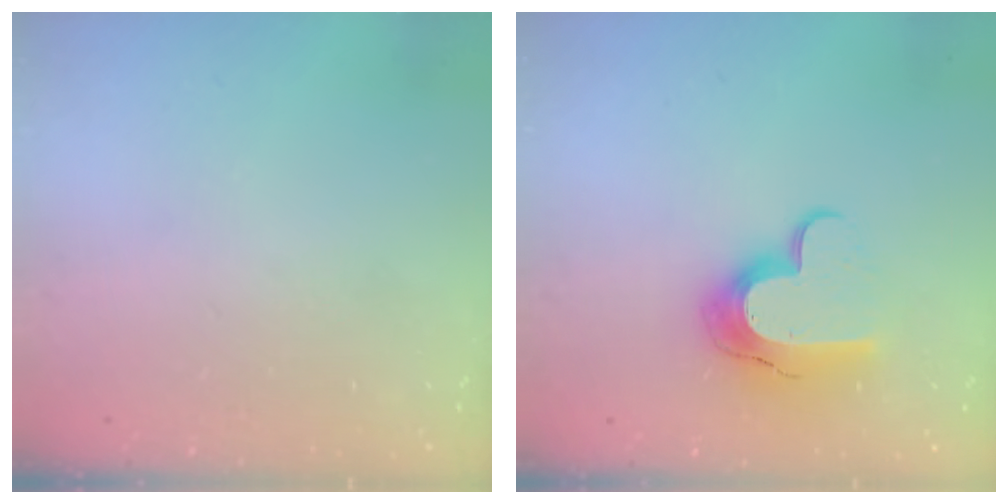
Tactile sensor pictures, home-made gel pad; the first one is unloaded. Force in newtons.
{"total": 13.0, "press": 13.0, "slide": 1.0}